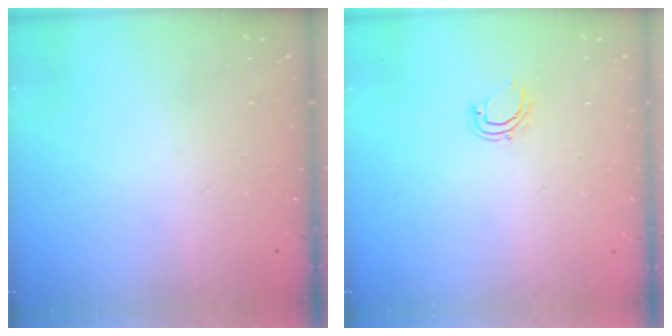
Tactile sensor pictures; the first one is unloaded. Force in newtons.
{"total": 4.8, "press": 4.7, "slide": 0.7}